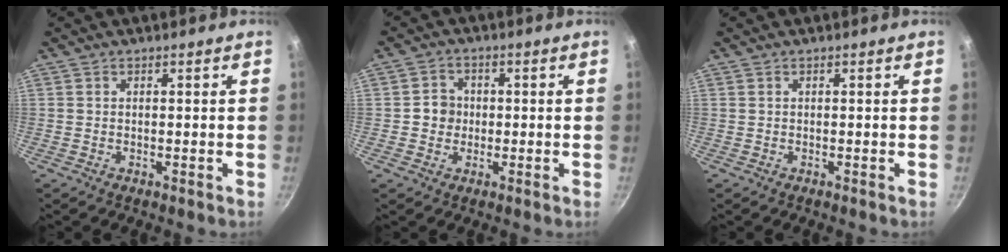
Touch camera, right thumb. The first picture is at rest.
{"total": 4.1, "force": [-0.3, 3.8, 1.4], "torque": [0.003, 0.009, -0.011]}
{"total": 0.0}